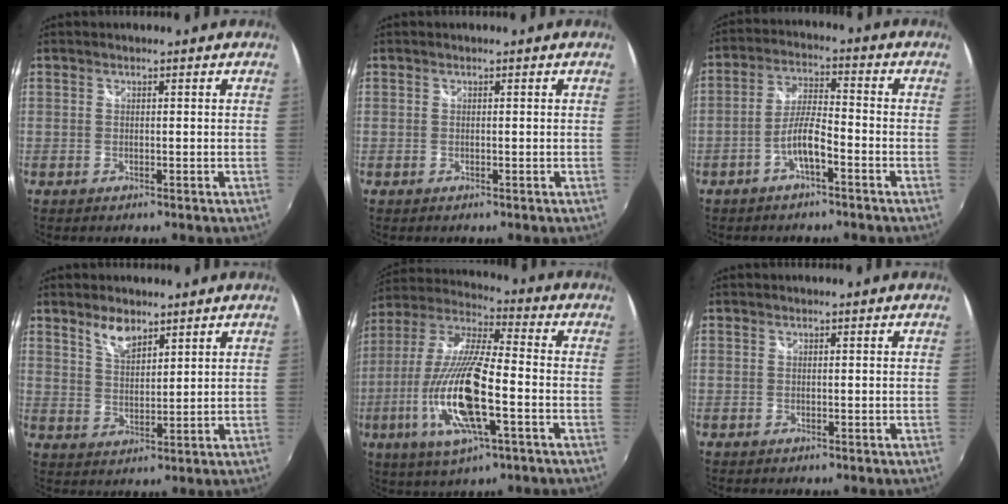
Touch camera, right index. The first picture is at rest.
{"total": 0.0}
{"total": 6.0, "force": [-3.3, 1.2, 4.8], "torque": [-0.104, 0.011, -0.060]}
{"total": 5.3, "force": [3.9, 2.1, 2.9], "torque": [-0.048, 0.001, 0.073]}
{"total": 19.5, "force": [-6.1, 4.7, 17.9], "torque": [-0.365, -0.025, -0.117]}
{"total": 0.0}